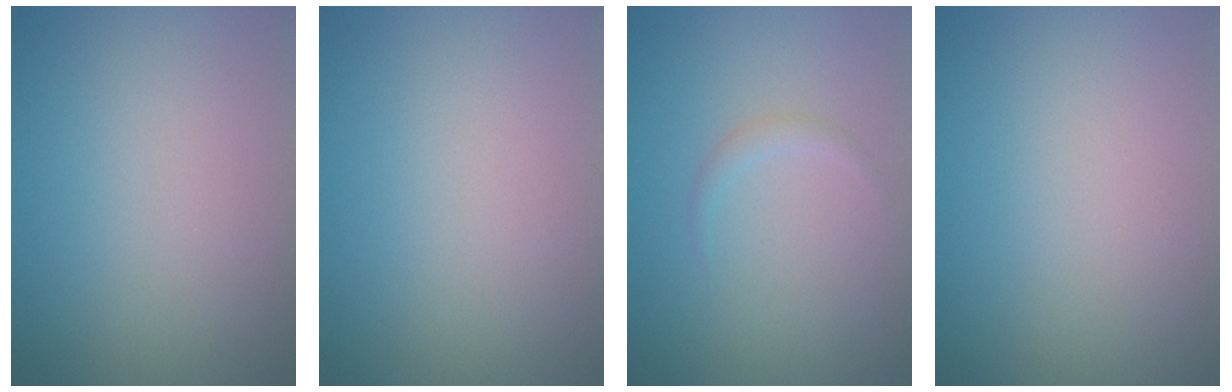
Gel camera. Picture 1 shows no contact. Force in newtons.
{"total": 0.0}
{"total": 0.8, "press": 0.8, "slide": 0.0}
{"total": 0.0}